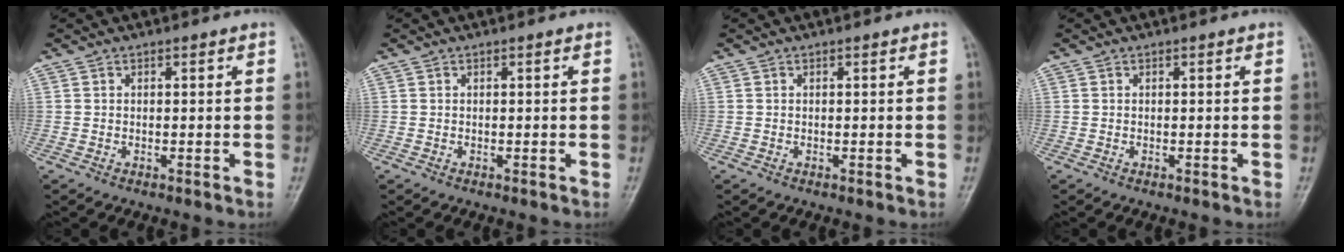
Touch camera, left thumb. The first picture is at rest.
{"total": 0.0}
{"total": 0.0}
{"total": 0.0}